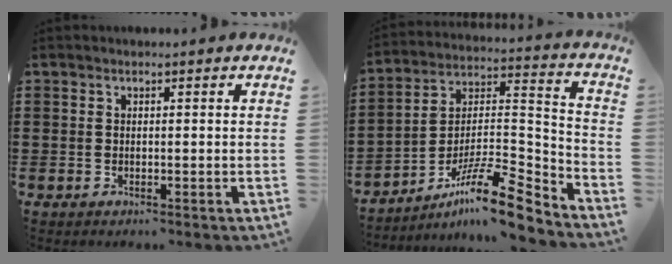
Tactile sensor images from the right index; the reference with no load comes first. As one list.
[{"total": 12.3, "force": [-9.5, 1.5, 7.6], "torque": [-0.120, 0.016, -0.178]}]